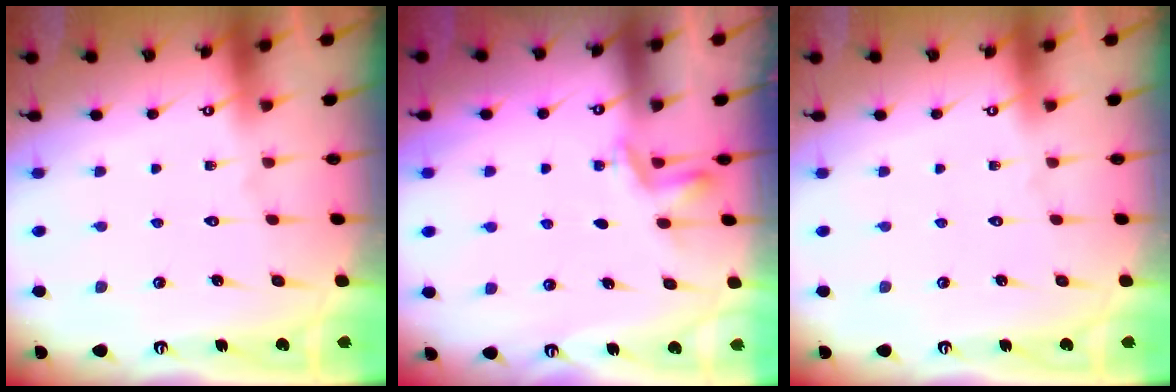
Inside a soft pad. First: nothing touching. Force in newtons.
{"total": 2.7, "press": 2.4, "slide": 1.2}
{"total": 0.0}